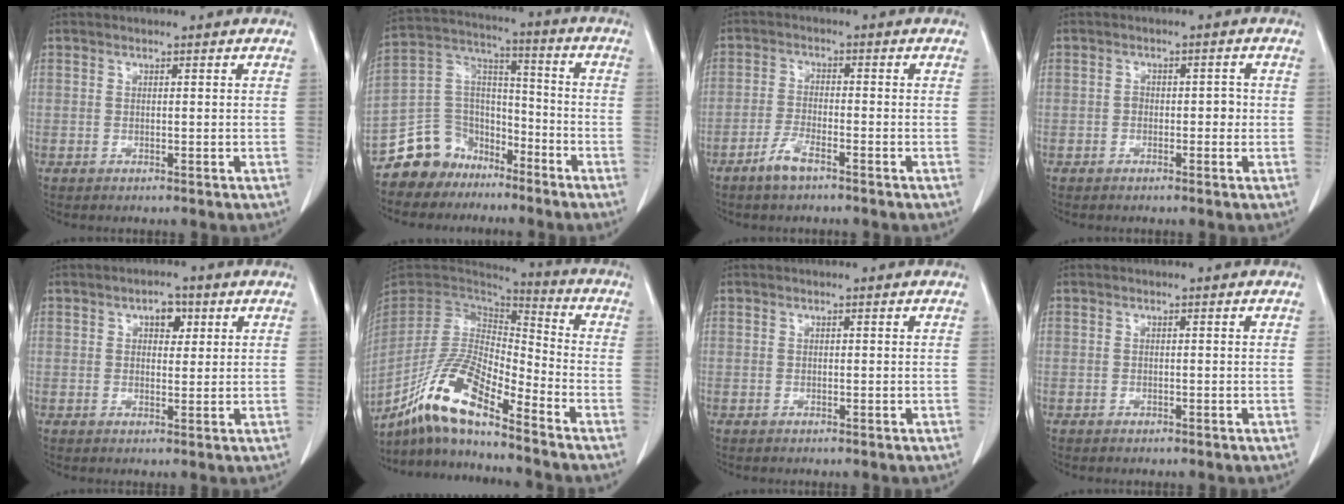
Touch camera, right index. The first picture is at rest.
{"total": 9.5, "force": [-6.6, 6.7, 1.0], "torque": [-0.021, 0.041, -0.118]}
{"total": 3.8, "force": [-2.8, 0.7, 2.5], "torque": [-0.058, -0.004, -0.054]}
{"total": 2.1, "force": [-0.5, 1.4, 1.5], "torque": [-0.011, 0.009, -0.007]}
{"total": 3.2, "force": [1.4, 1.8, 2.2], "torque": [-0.031, 0.007, 0.019]}
{"total": 14.6, "force": [-10.5, 2.5, 10.0], "torque": [-0.196, -0.004, -0.195]}
{"total": 0.0}
{"total": 0.0}